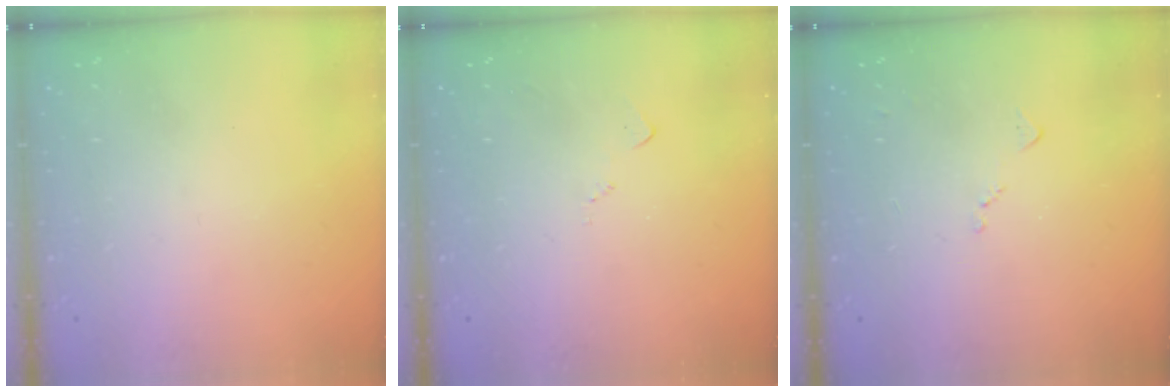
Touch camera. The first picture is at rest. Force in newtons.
{"total": 5.1, "press": 5.1, "slide": 0.6}
{"total": 6.1, "press": 6.0, "slide": 0.8}